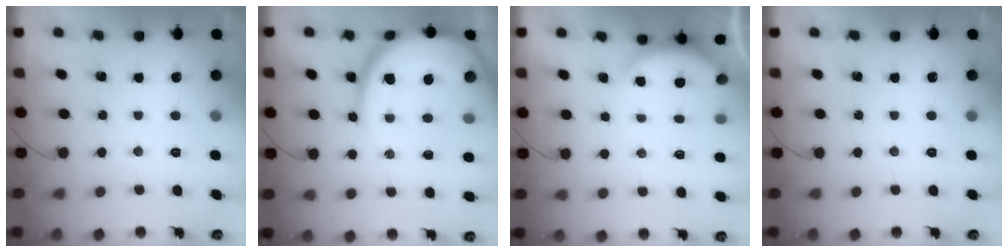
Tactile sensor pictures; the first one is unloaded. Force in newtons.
{"total": 19.7, "press": 19.5, "slide": 3.2}
{"total": 1.6, "press": 1.5, "slide": 0.6}
{"total": 0.0}